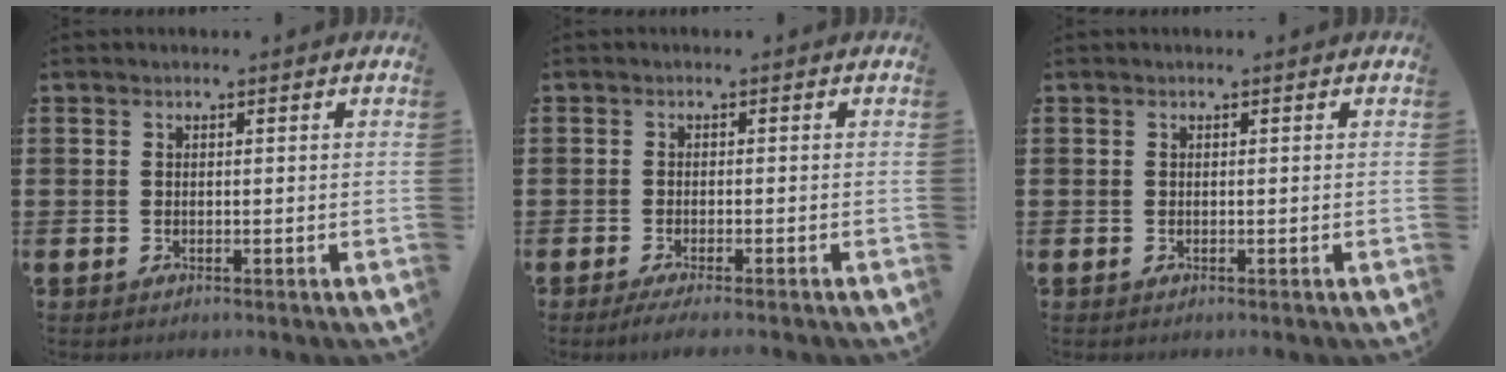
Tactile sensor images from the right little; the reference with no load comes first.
{"total": 1.4, "force": [-1.0, 0.0, 1.0], "torque": [-0.015, -0.001, -0.018]}
{"total": 0.0}